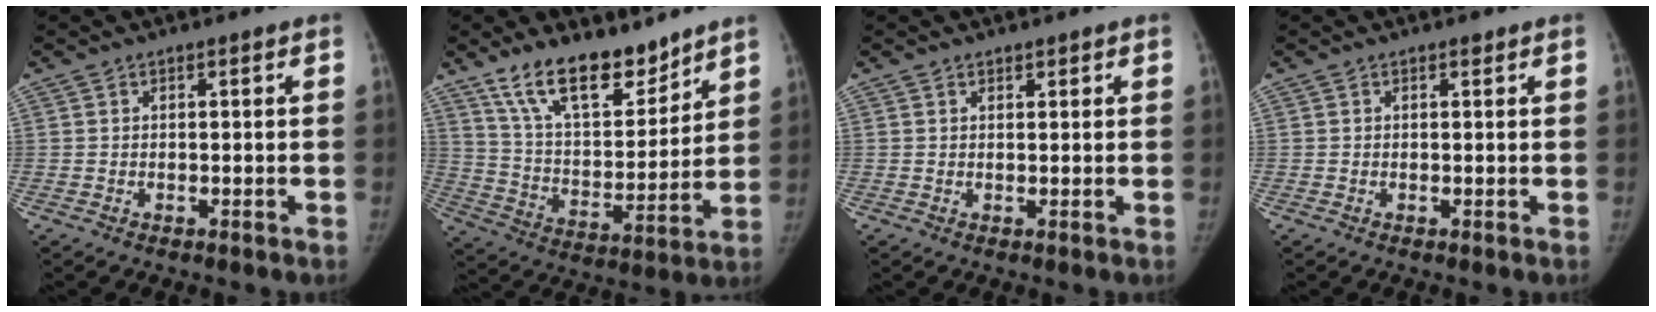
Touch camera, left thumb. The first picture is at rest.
{"total": 17.0, "force": [12.6, 6.9, 9.0], "torque": [-0.111, -0.080, 0.230]}
{"total": 1.1, "force": [0.9, 0.6, 0.3], "torque": [0.007, -0.005, 0.010]}
{"total": 0.6, "force": [0.4, 0.3, 0.3], "torque": [-0.003, -0.003, 0.005]}